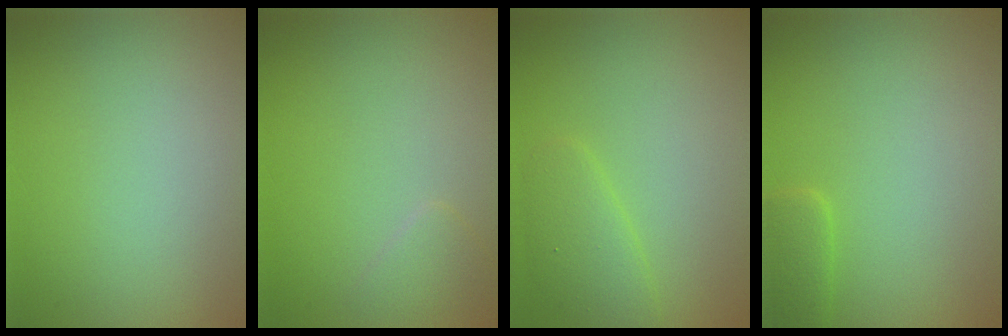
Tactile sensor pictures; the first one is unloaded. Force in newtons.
{"total": 1.2, "press": 1.2, "slide": 0.1}
{"total": 2.3, "press": 2.3, "slide": 0.2}
{"total": 1.6, "press": 1.6, "slide": 0.1}